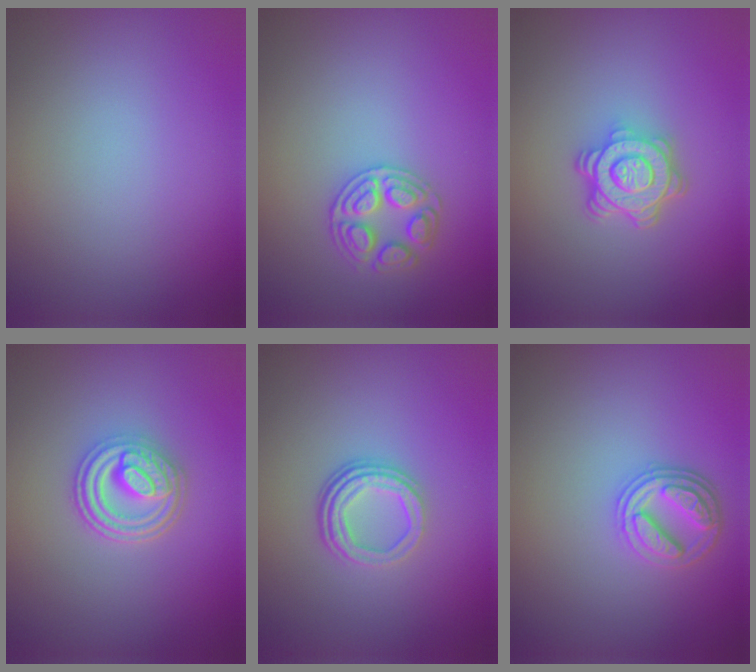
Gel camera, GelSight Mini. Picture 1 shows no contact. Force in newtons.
{"total": 2.6, "press": 2.6, "slide": 0.2}
{"total": 4.7, "press": 3.6, "slide": 2.9}
{"total": 4.6, "press": 3.7, "slide": 2.7}
{"total": 3.5, "press": 2.5, "slide": 2.5}
{"total": 2.9, "press": 2.8, "slide": 0.8}